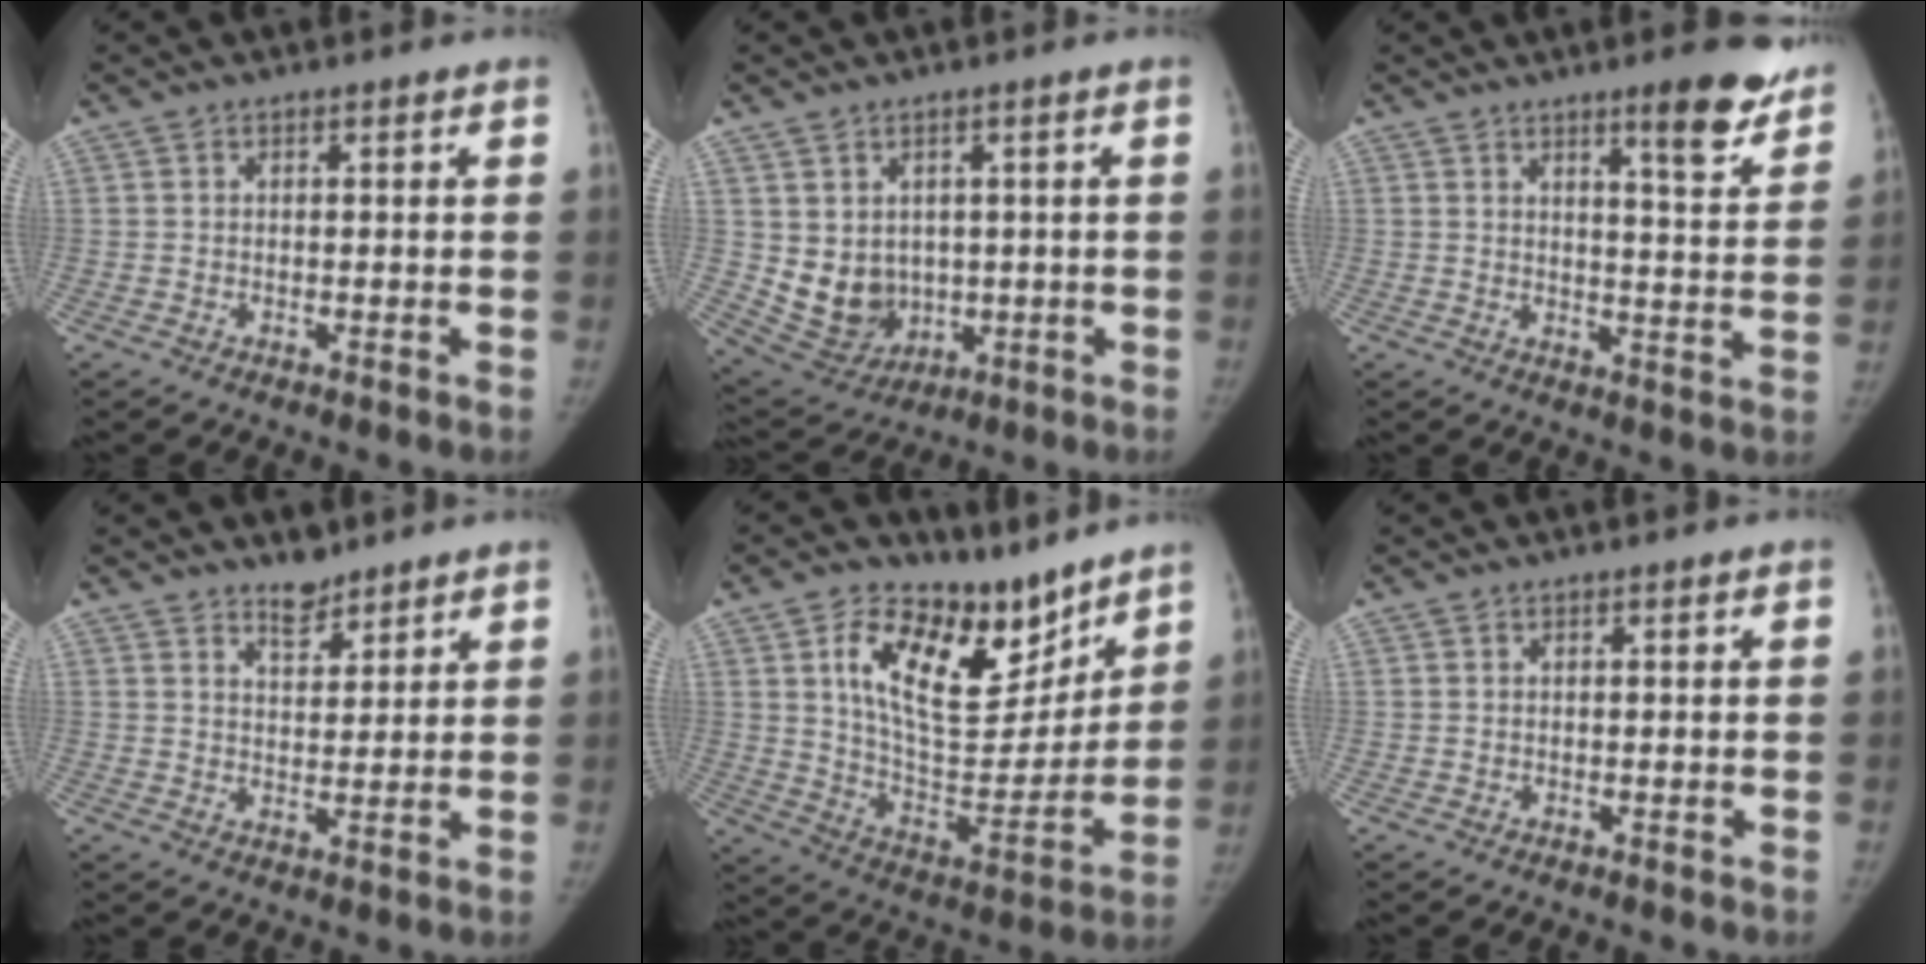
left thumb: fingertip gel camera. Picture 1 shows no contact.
{"total": 8.9, "force": [0.6, 7.5, 4.7], "torque": [-0.057, -0.016, 0.042]}
{"total": 9.9, "force": [7.0, 1.8, 6.7], "torque": [-0.065, -0.047, 0.096]}
{"total": 4.3, "force": [3.6, 1.9, 1.4], "torque": [-0.003, -0.030, 0.063]}
{"total": 19.3, "force": [11.6, 9.9, 11.8], "torque": [-0.138, -0.079, 0.206]}
{"total": 0.0}